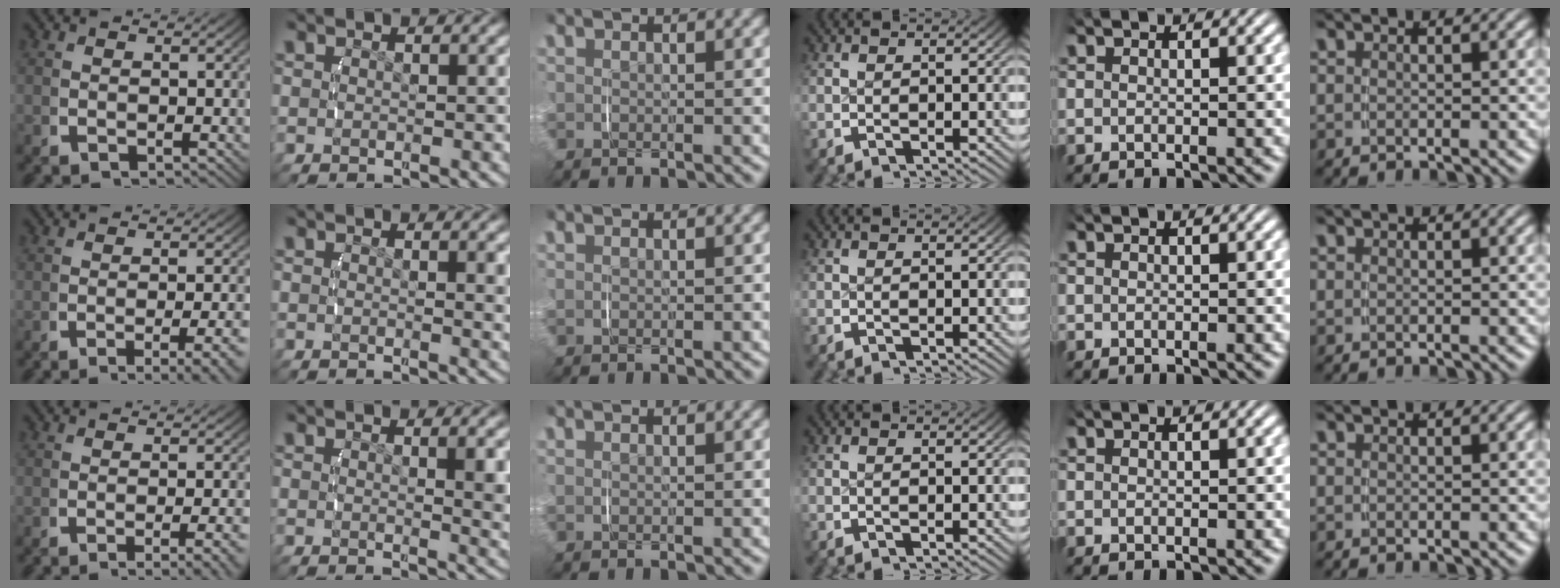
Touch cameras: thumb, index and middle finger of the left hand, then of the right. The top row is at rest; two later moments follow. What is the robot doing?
{"motion": "lift_and_place", "object": "glasses case"}